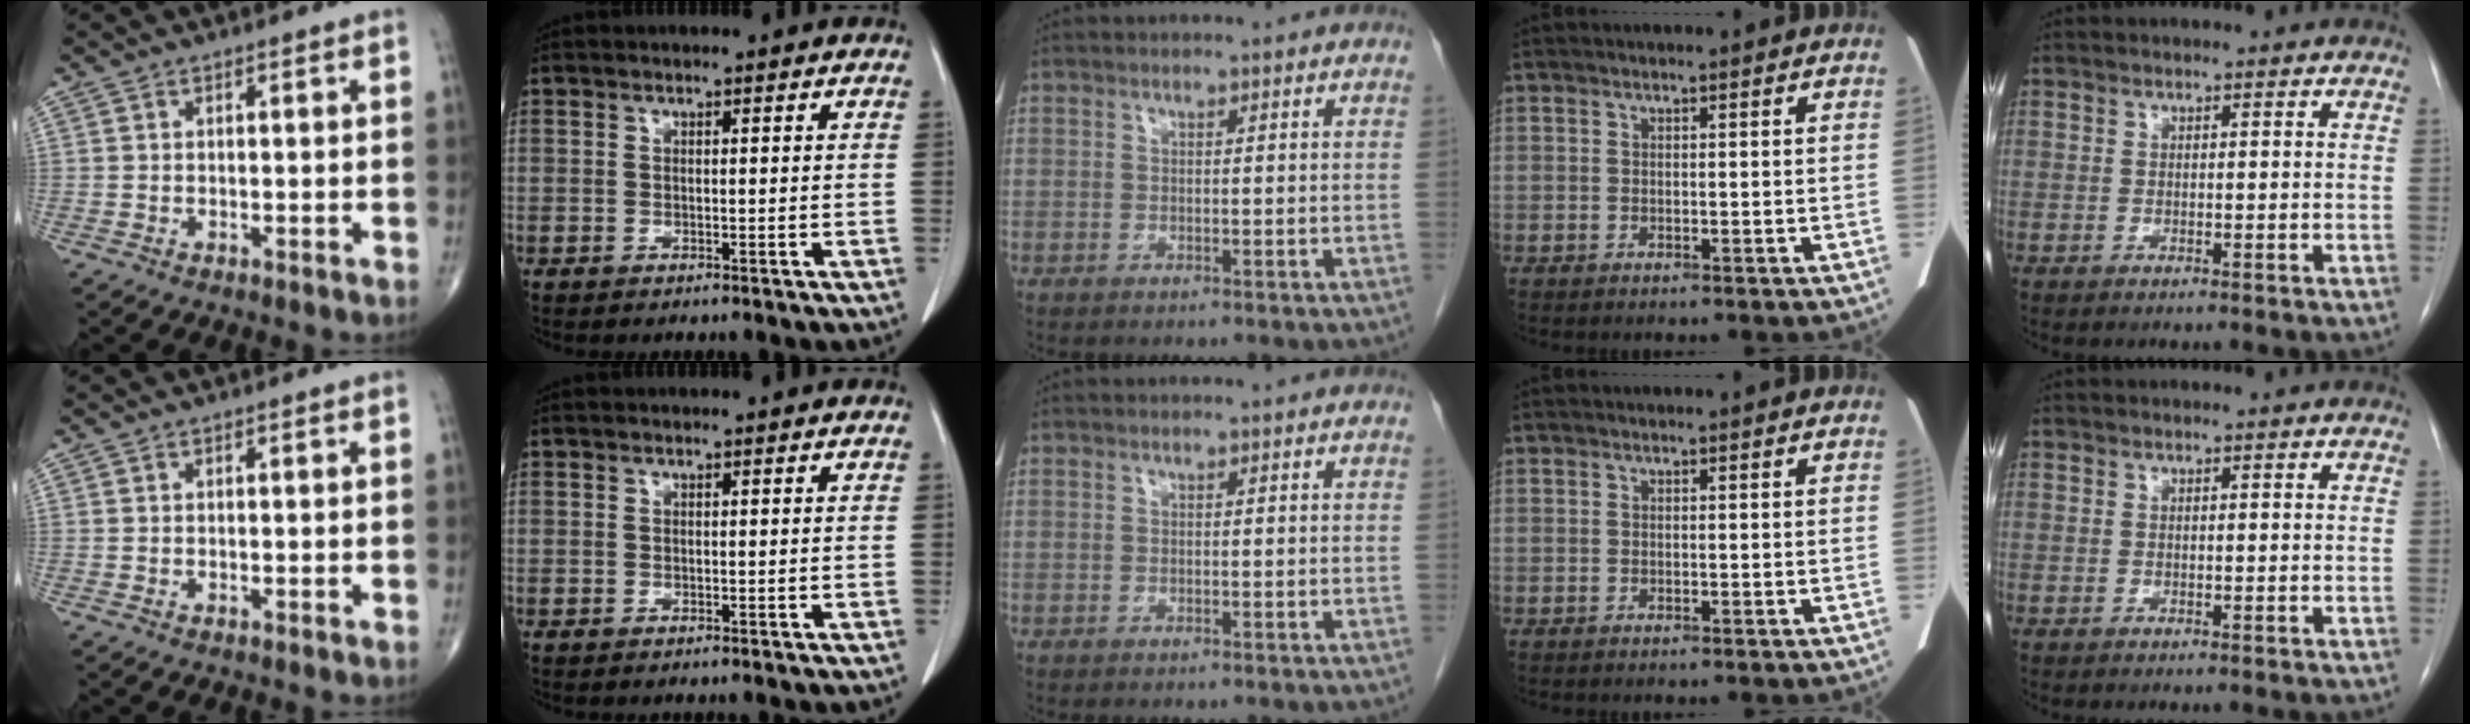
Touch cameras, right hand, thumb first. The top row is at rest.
{}